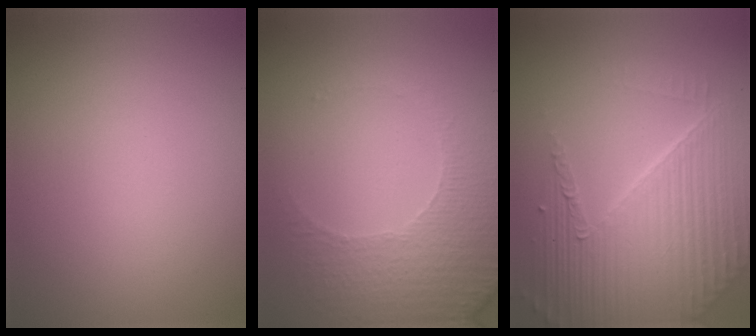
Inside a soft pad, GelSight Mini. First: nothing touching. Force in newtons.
{"total": 4.8, "press": 3.5, "slide": 3.3}
{"total": 7.6, "press": 5.4, "slide": 5.3}